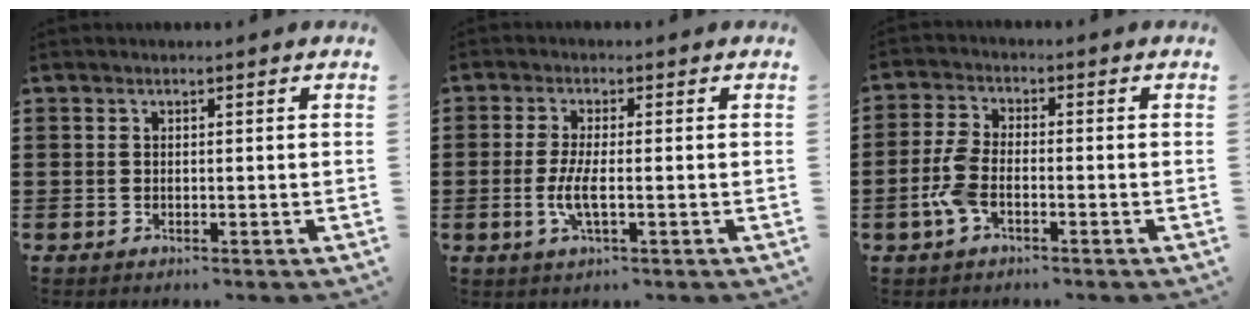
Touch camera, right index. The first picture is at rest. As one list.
[{"total": 4.5, "force": [-0.9, 0.9, 4.3], "torque": [-0.095, -0.006, -0.024]}, {"total": 5.1, "force": [-2.0, 2.2, 4.1], "torque": [-0.106, -0.003, -0.046]}]